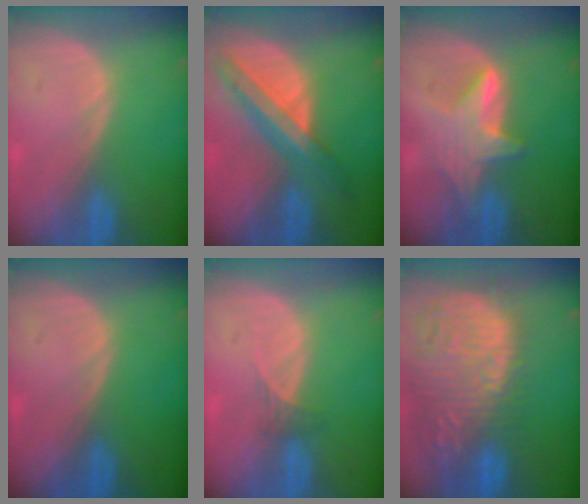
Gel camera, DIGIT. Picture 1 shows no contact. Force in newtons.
{"total": 8.4, "press": 7.1, "slide": 4.5}
{"total": 6.0, "press": 6.0, "slide": 0.7}
{"total": 0.0}
{"total": 1.6, "press": 1.3, "slide": 0.9}
{"total": 15.9, "press": 13.1, "slide": 9.0}